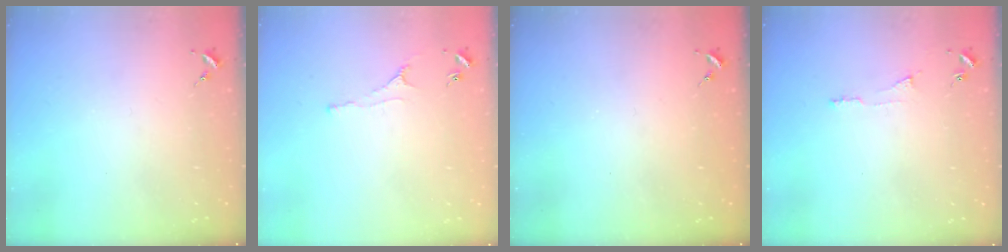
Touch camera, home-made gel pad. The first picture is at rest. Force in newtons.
{"total": 2.2, "press": 2.1, "slide": 0.4}
{"total": 0.7, "press": 0.7, "slide": 0.1}
{"total": 4.8, "press": 4.8, "slide": 0.6}